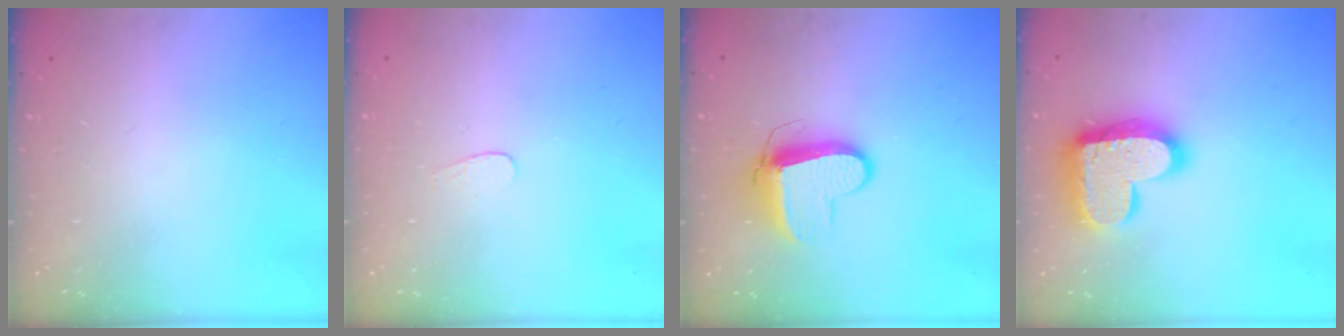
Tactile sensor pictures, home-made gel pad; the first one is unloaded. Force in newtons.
{"total": 3.5, "press": 3.5, "slide": 0.3}
{"total": 10.3, "press": 10.3, "slide": 0.5}
{"total": 18.7, "press": 18.7, "slide": 1.2}